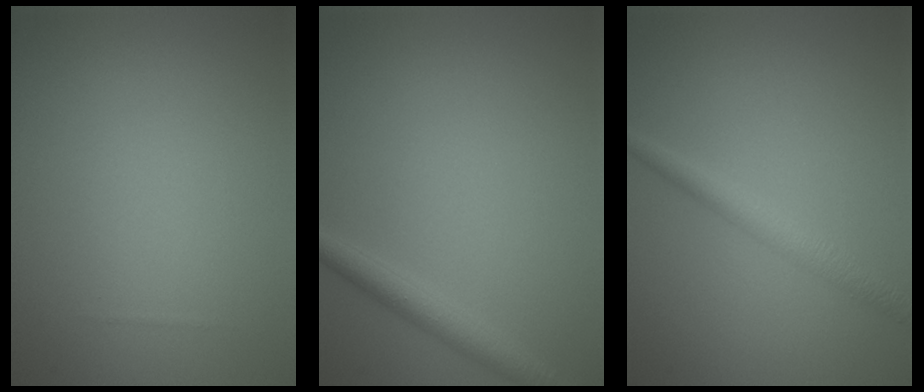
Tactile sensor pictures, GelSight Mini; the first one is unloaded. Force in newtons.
{"total": 2.2, "press": 2.2, "slide": 0.1}
{"total": 2.3, "press": 2.2, "slide": 0.1}